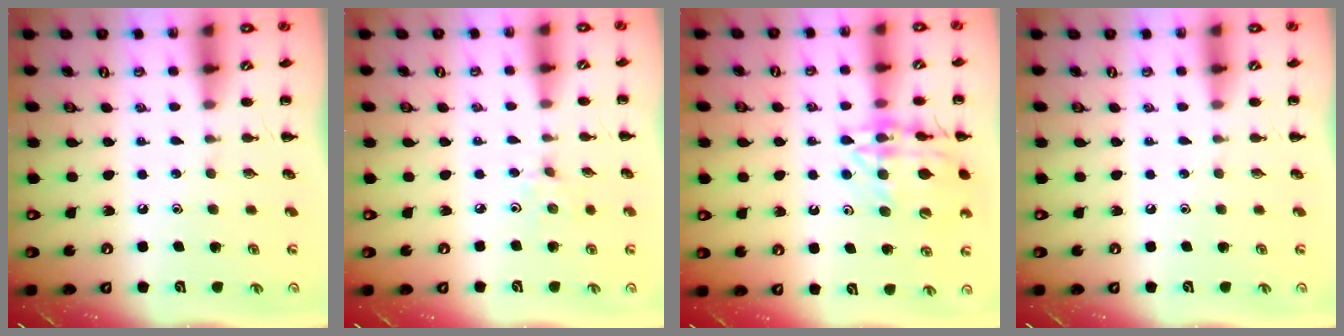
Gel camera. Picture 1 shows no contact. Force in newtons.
{"total": 2.5, "press": 2.4, "slide": 0.9}
{"total": 16.3, "press": 16.3, "slide": 1.1}
{"total": 0.0}